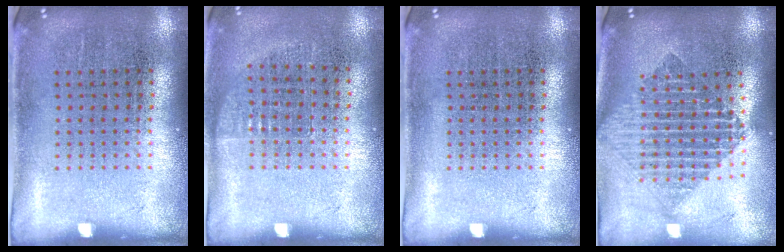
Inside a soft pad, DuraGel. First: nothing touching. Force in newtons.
{"total": 0.7, "press": 0.6, "slide": 0.3}
{"total": 0.0}
{"total": 2.0, "press": 1.6, "slide": 1.1}